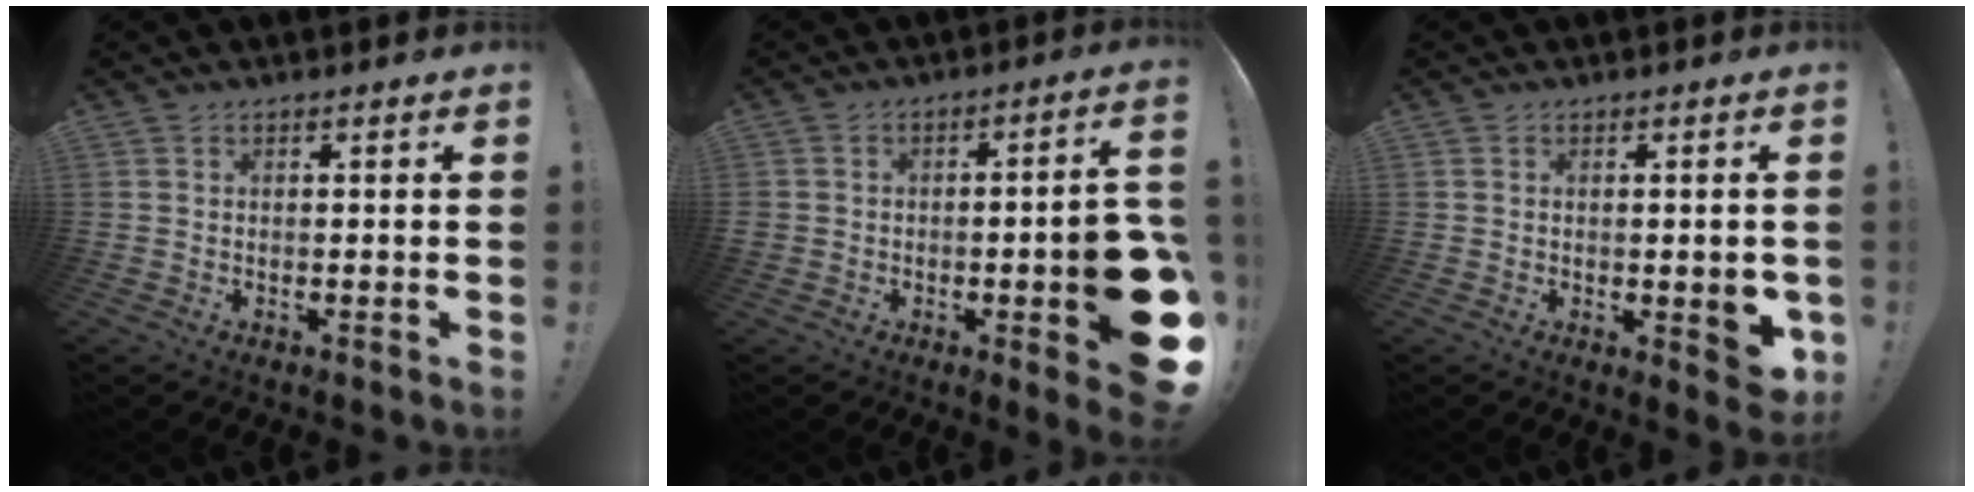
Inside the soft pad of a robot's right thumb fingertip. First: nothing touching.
{"total": 11.9, "force": [-4.2, 4.5, 10.2], "torque": [-0.125, 0.014, -0.061]}
{"total": 4.7, "force": [-0.4, 2.1, 4.1], "torque": [-0.044, -0.003, 0.000]}